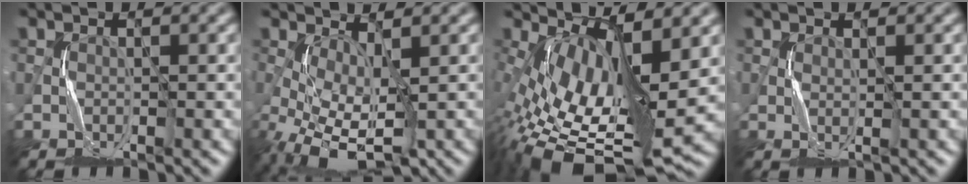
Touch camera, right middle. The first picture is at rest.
{"total": 6.1, "force": [-1.7, 2.5, 5.3], "torque": [-0.111, -0.003, -0.032]}
{"total": 12.2, "force": [0.3, 4.9, 11.2], "torque": [-0.222, -0.020, 0.030]}
{"total": 0.6, "force": [0.4, 0.0, 0.4], "torque": [-0.009, 0.002, 0.010]}